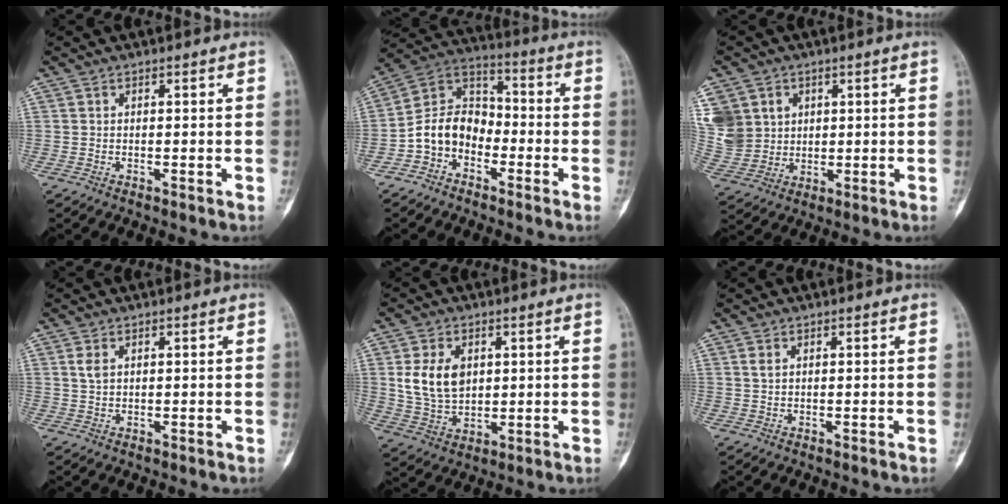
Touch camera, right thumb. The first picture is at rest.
{"total": 10.6, "force": [-4.0, 8.1, 5.6], "torque": [-0.083, 0.063, -0.090]}
{"total": 15.5, "force": [4.5, 13.4, 6.4], "torque": [-0.155, 0.021, 0.112]}
{"total": 2.2, "force": [0.8, 1.3, 1.6], "torque": [-0.034, 0.002, 0.019]}
{"total": 9.5, "force": [2.2, 6.6, 6.4], "torque": [-0.103, -0.010, 0.052]}
{"total": 1.2, "force": [0.5, 0.7, 0.8], "torque": [-0.021, 0.003, 0.013]}